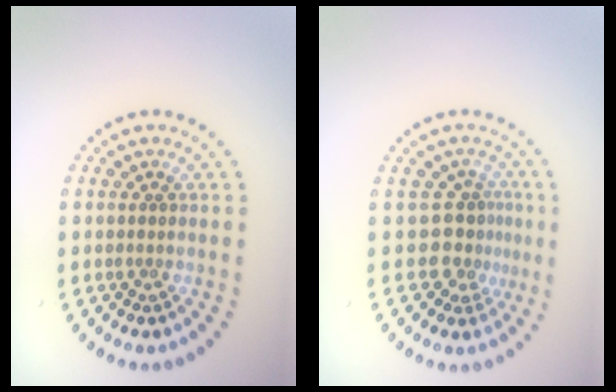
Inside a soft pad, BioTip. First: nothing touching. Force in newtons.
{"total": 3.0, "press": 2.1, "slide": 2.1}